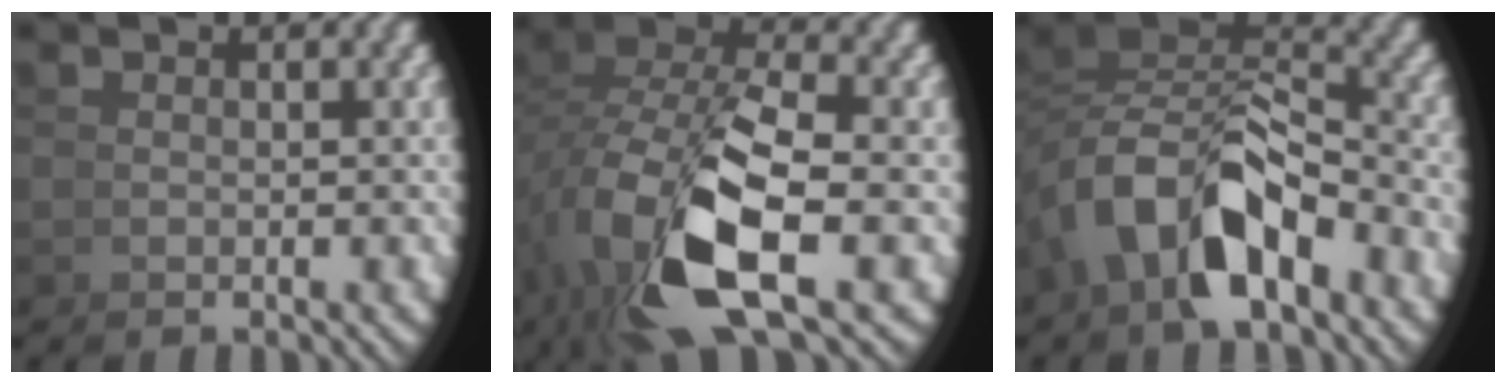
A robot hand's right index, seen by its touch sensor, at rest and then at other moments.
{"total": 10.3, "force": [-0.9, 5.6, 8.6], "torque": [-0.182, -0.033, 0.003]}
{"total": 7.9, "force": [-0.1, 5.1, 6.0], "torque": [-0.117, -0.012, 0.003]}